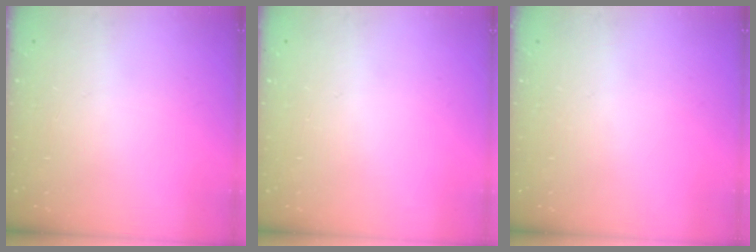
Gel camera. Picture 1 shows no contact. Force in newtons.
{"total": 0.0}
{"total": 0.0}